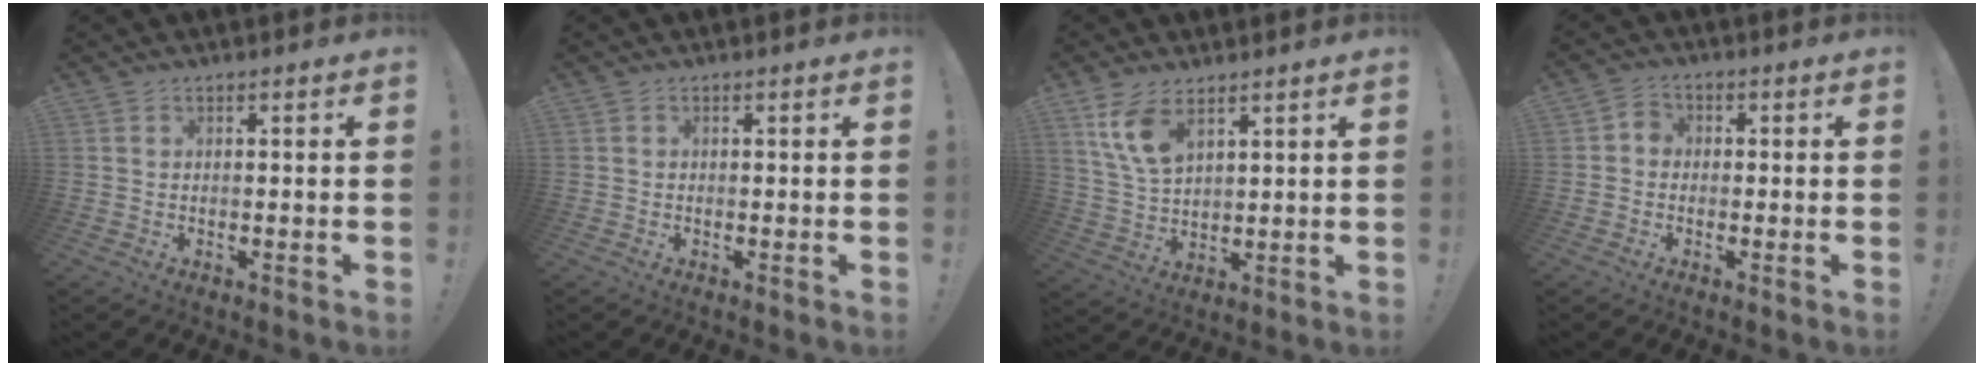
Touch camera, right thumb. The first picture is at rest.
{"total": 0.0}
{"total": 9.5, "force": [6.0, 4.2, 6.1], "torque": [-0.121, -0.023, 0.113]}
{"total": 3.1, "force": [-1.2, 2.3, 1.6], "torque": [-0.026, 0.014, -0.021]}